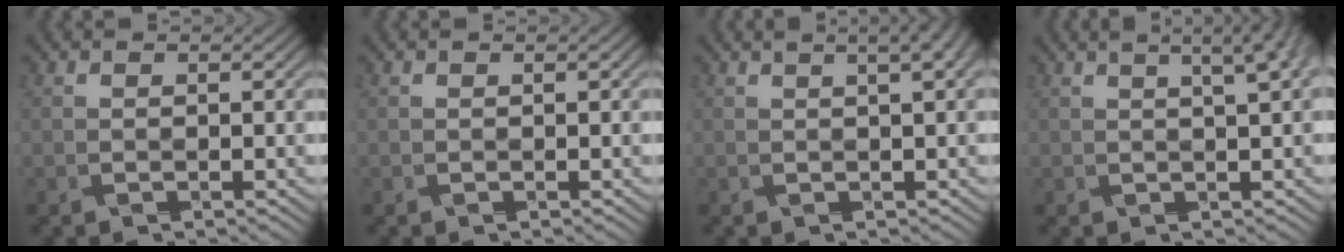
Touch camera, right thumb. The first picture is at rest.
{"total": 0.0}
{"total": 4.2, "force": [1.7, 1.2, 3.7], "torque": [-0.065, 0.012, 0.032]}
{"total": 5.2, "force": [2.3, 1.0, 4.5], "torque": [-0.066, 0.016, 0.036]}